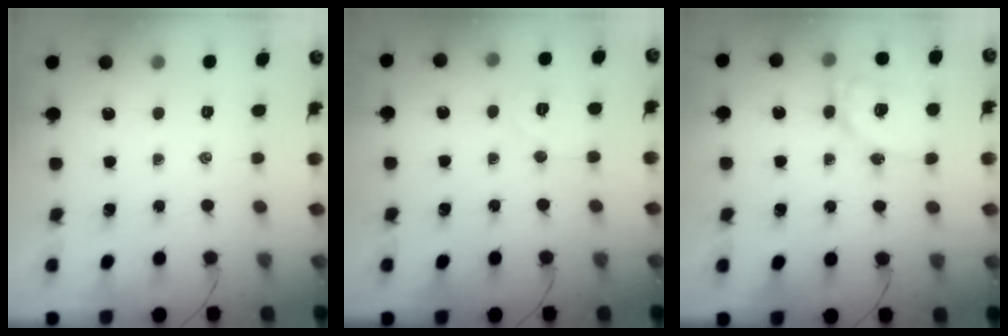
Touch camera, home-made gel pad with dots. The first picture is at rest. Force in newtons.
{"total": 5.8, "press": 5.7, "slide": 1.0}
{"total": 13.4, "press": 13.1, "slide": 2.6}